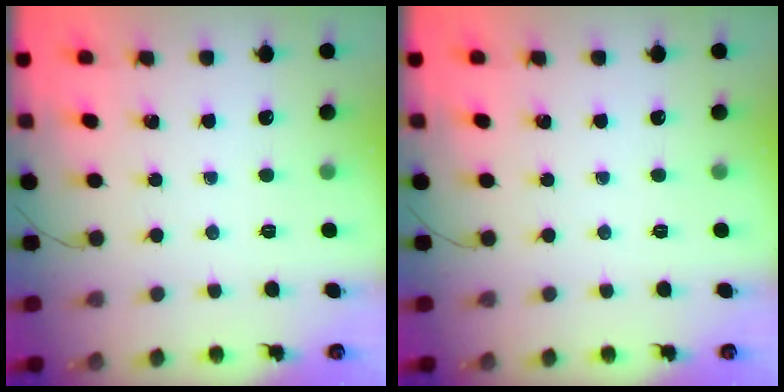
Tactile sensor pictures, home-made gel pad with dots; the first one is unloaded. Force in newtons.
{"total": 0.0}